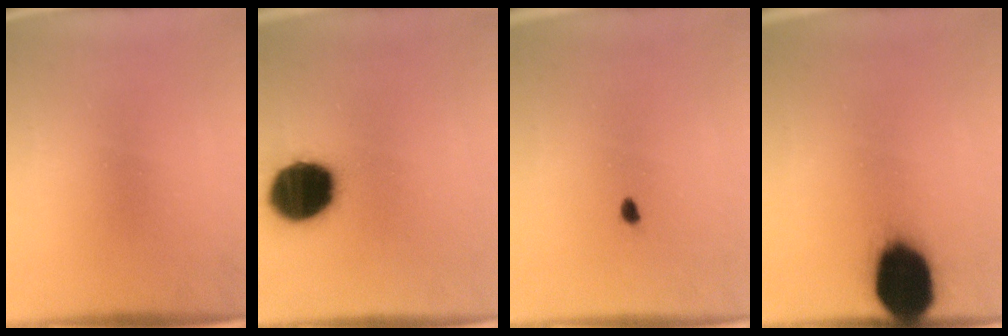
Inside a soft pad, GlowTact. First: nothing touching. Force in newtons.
{"total": 20.1}
{"total": 0.7}
{"total": 18.8}